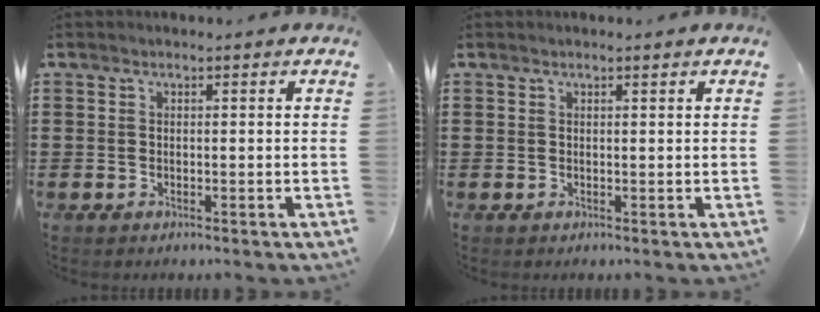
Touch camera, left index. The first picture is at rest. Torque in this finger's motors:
{"motor_torque": [-0.02, 0.02, 0.03, 0.00]}